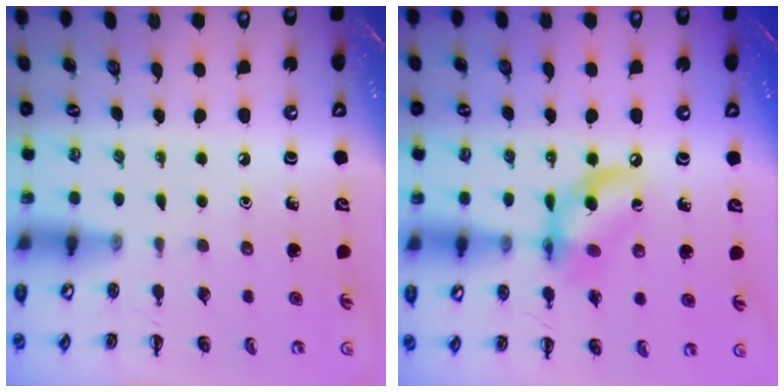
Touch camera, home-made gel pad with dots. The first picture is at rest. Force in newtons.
{"total": 11.4, "press": 11.1, "slide": 2.7}